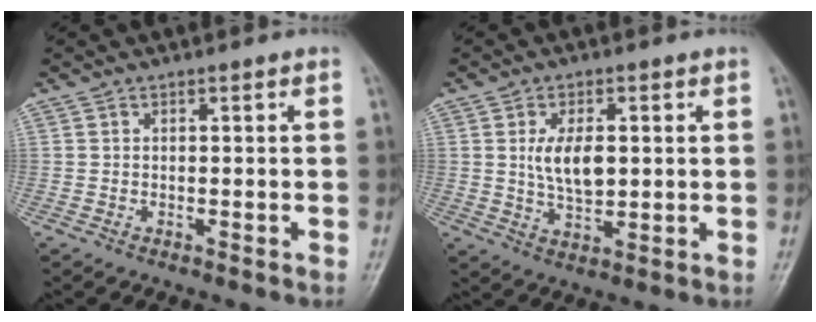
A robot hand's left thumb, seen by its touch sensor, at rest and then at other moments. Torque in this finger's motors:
{"motor_torque": [0.47, 0.50, 0.97, -0.24, 0.07]}